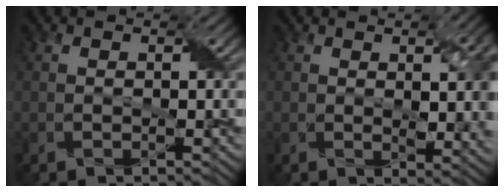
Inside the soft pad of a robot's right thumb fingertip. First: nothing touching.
{"total": 6.2, "force": [1.1, 2.2, 5.7], "torque": [-0.084, -0.007, 0.026]}